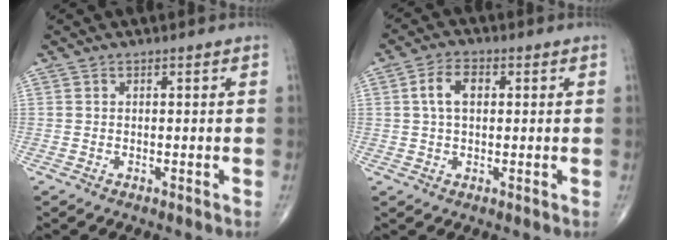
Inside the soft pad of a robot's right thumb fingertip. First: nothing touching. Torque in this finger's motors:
{"motor_torque": [0.30, 1.69, 0.59, 0.17, 0.11]}